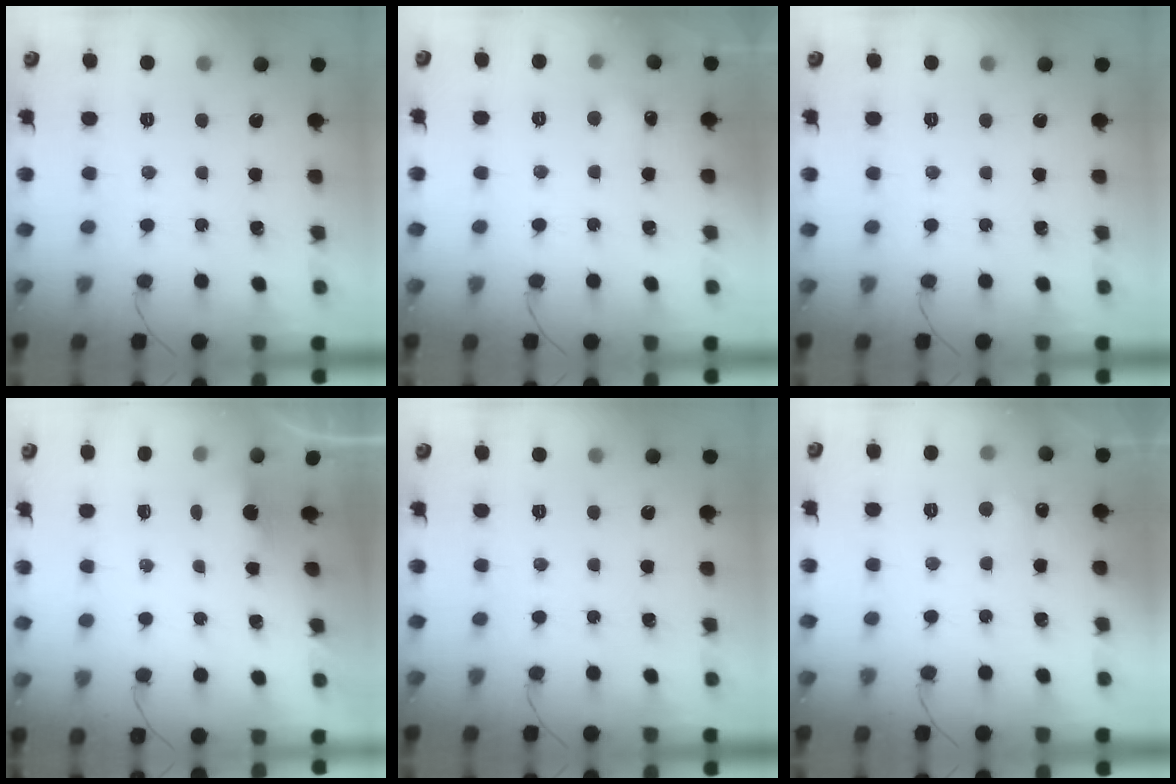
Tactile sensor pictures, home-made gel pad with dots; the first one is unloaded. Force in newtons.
{"total": 4.9, "press": 4.7, "slide": 1.4}
{"total": 0.0}
{"total": 2.7, "press": 2.6, "slide": 0.7}
{"total": 0.0}
{"total": 3.9, "press": 3.7, "slide": 1.2}